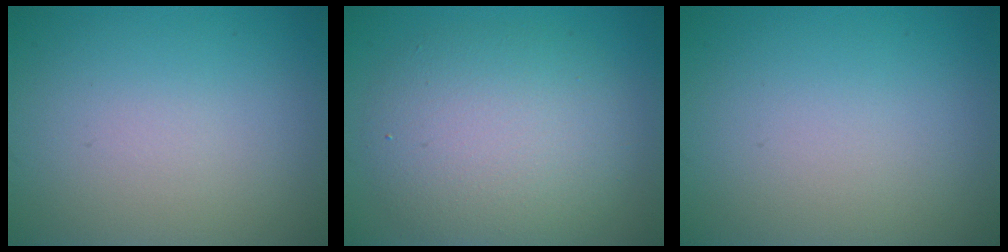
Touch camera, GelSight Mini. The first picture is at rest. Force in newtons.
{"total": 6.4, "press": 6.4, "slide": 0.4}
{"total": 0.0}